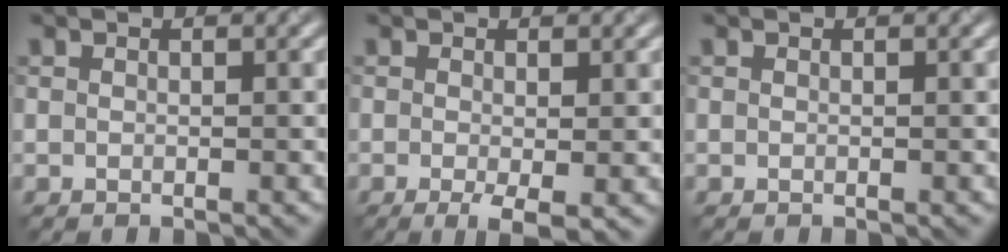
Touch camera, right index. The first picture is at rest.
{"total": 2.6, "force": [-0.8, 0.5, 2.4], "torque": [-0.046, -0.011, -0.012]}
{"total": 0.0}